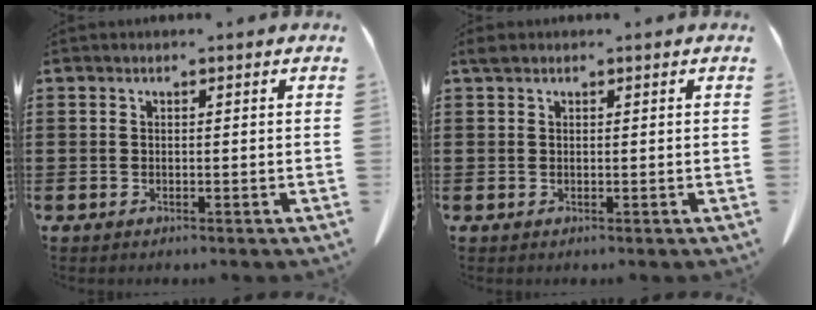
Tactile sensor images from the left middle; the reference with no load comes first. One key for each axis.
{"total": 1.0, "fx": 0.7, "fy": 0.6, "fz": 0.3, "tx": -0.011, "ty": 0.002, "tz": 0.014}